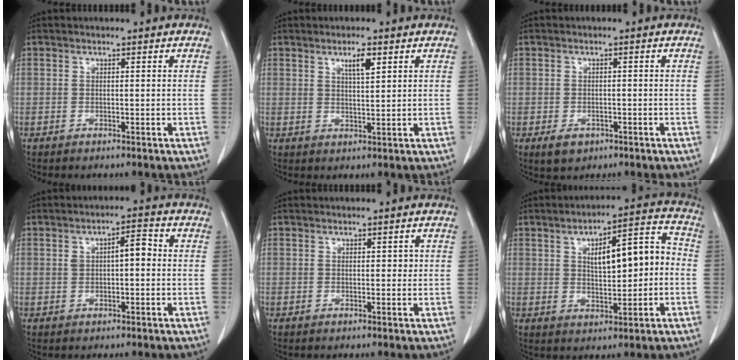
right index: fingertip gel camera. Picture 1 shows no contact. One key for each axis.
{"total": 3.2, "fx": 1.8, "fy": 0.5, "fz": 2.6, "tx": -0.045, "ty": -0.002, "tz": 0.030}
{"total": 2.7, "fx": -1.4, "fy": 1.9, "fz": 1.4, "tx": -0.021, "ty": 0.000, "tz": -0.012}
{"total": 4.3, "fx": 0.5, "fy": 1.6, "fz": 3.9, "tx": -0.066, "ty": 0.024, "tz": 0.010}
{"total": 0.9, "fx": 0.3, "fy": 0.6, "fz": 0.7, "tx": -0.004, "ty": 0.001, "tz": 0.004}
{"total": 10.5, "fx": 0.7, "fy": 3.3, "fz": 9.9, "tx": -0.144, "ty": 0.036, "tz": 0.015}